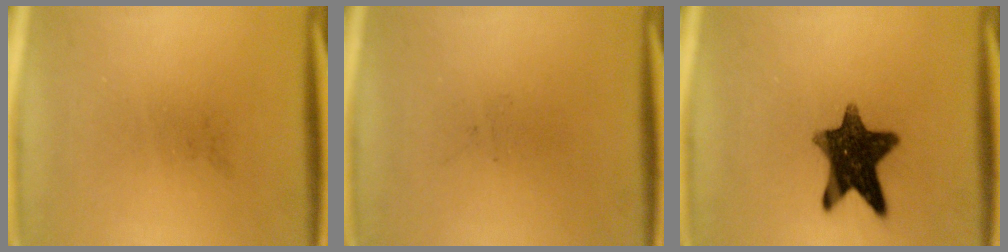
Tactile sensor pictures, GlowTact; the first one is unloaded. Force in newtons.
{"total": 0.0}
{"total": 11.9}